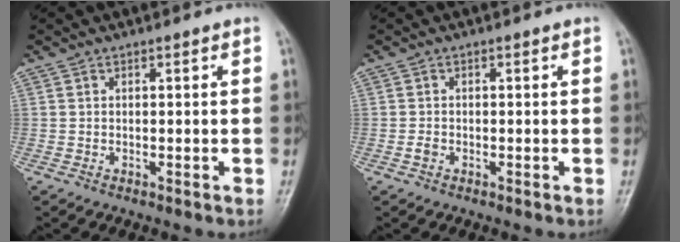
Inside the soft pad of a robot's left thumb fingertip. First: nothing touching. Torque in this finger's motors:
{"motor_torque": [-0.35, 0.13, 0.24, 0.10, -0.01]}